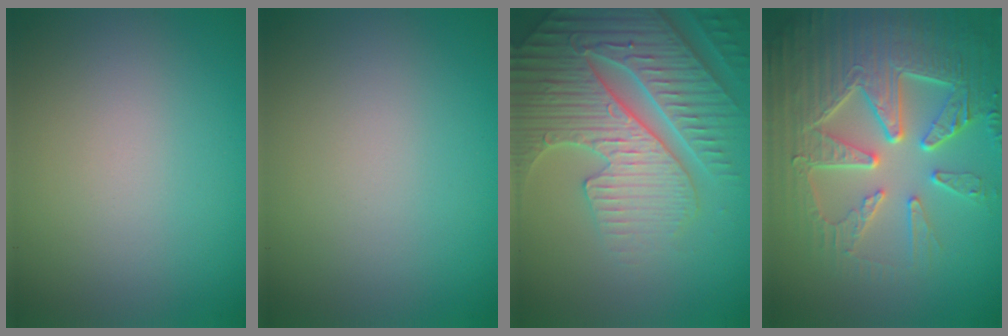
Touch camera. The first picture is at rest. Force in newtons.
{"total": 0.0}
{"total": 7.6, "press": 7.4, "slide": 1.8}
{"total": 9.1, "press": 6.5, "slide": 6.3}